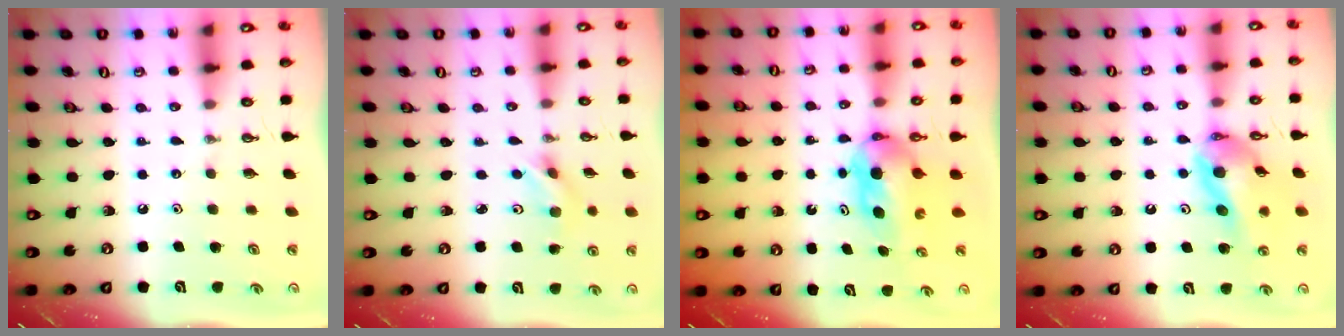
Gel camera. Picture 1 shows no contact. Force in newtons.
{"total": 4.4, "press": 3.7, "slide": 2.4}
{"total": 8.6, "press": 4.4, "slide": 7.4}
{"total": 13.3, "press": 13.2, "slide": 1.7}